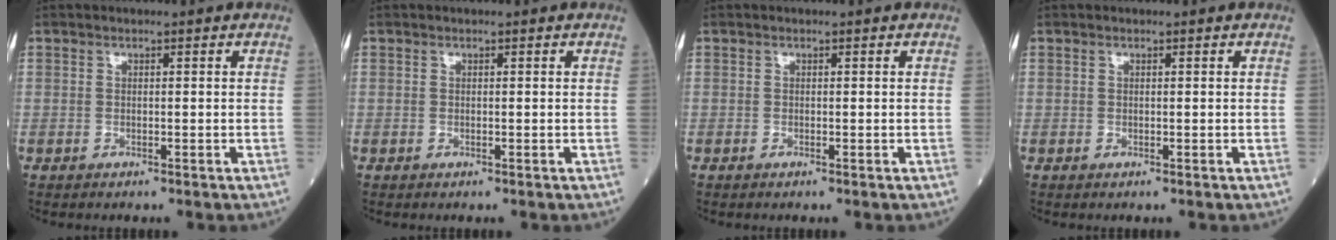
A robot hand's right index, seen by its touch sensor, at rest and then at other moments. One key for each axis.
{"total": 0.0}
{"total": 0.0}
{"total": 0.0}